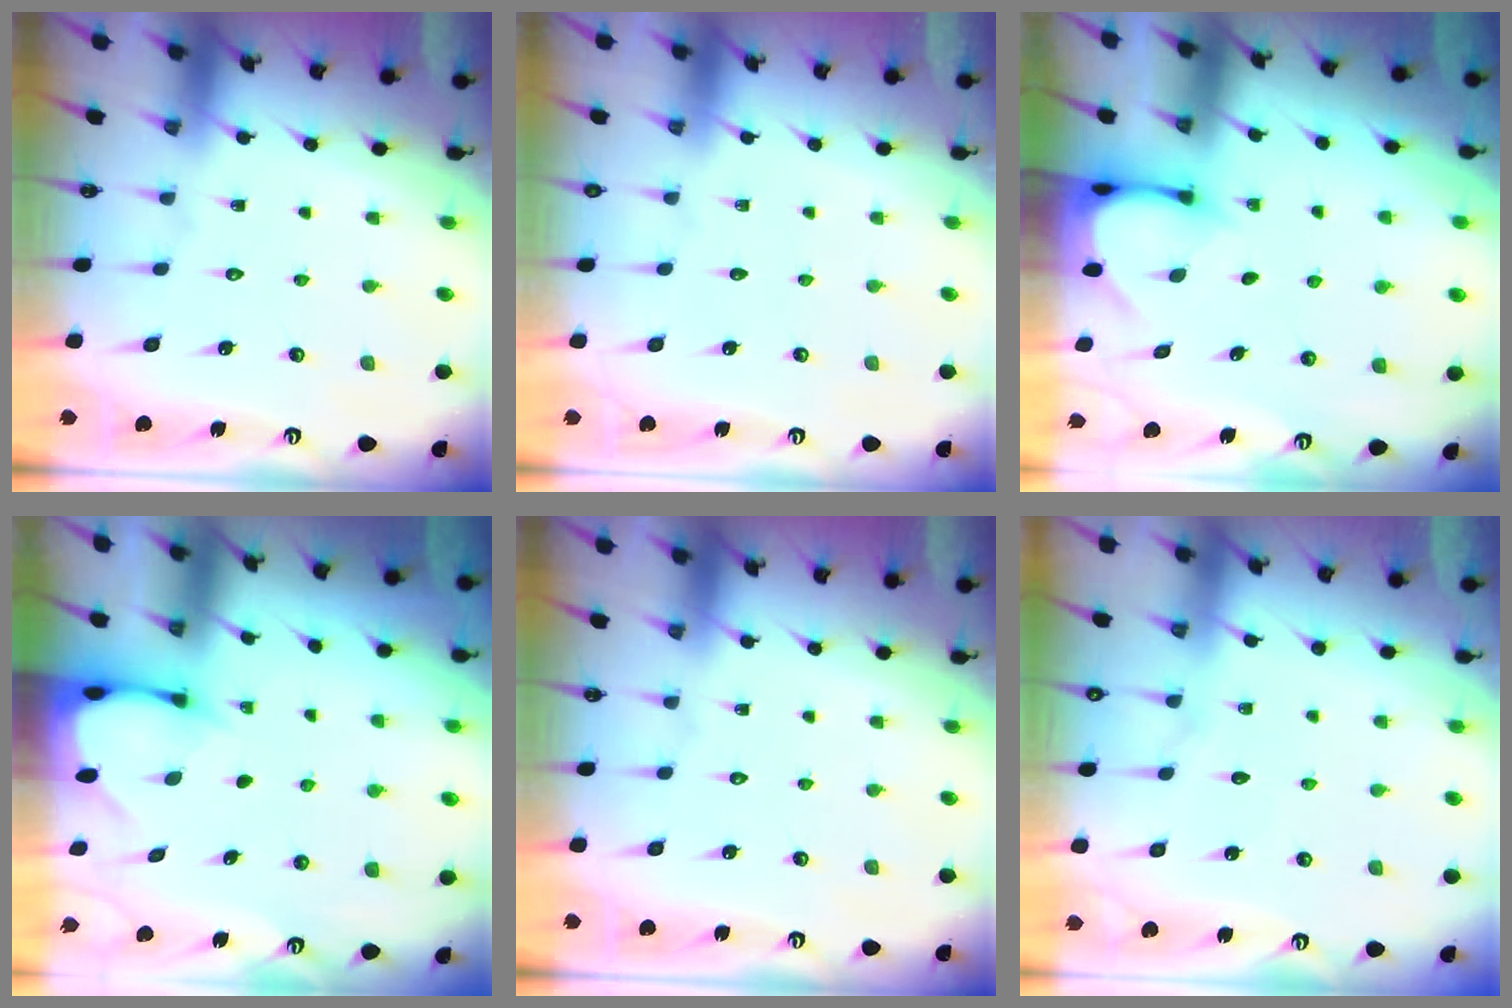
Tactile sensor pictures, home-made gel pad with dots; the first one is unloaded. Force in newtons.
{"total": 0.0}
{"total": 3.3, "press": 3.2, "slide": 0.3}
{"total": 2.7, "press": 2.7, "slide": 0.3}
{"total": 0.0}
{"total": 5.4, "press": 5.4, "slide": 0.8}